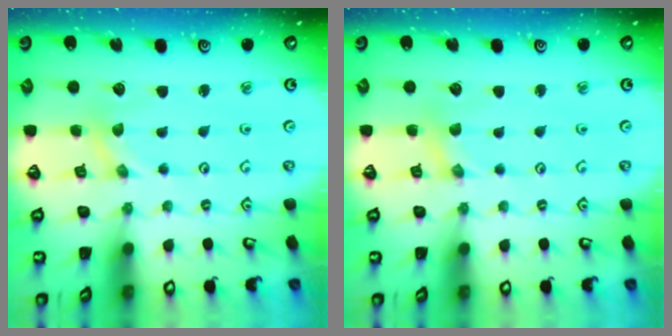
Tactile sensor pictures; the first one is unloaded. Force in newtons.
{"total": 2.1, "press": 2.1, "slide": 0.4}